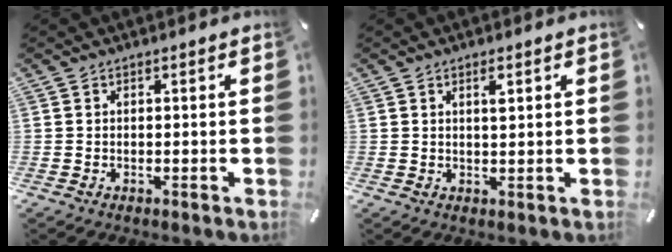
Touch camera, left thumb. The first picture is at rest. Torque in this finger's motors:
{"motor_torque": [0.06, -0.26, 0.03, 0.09, 0.03]}